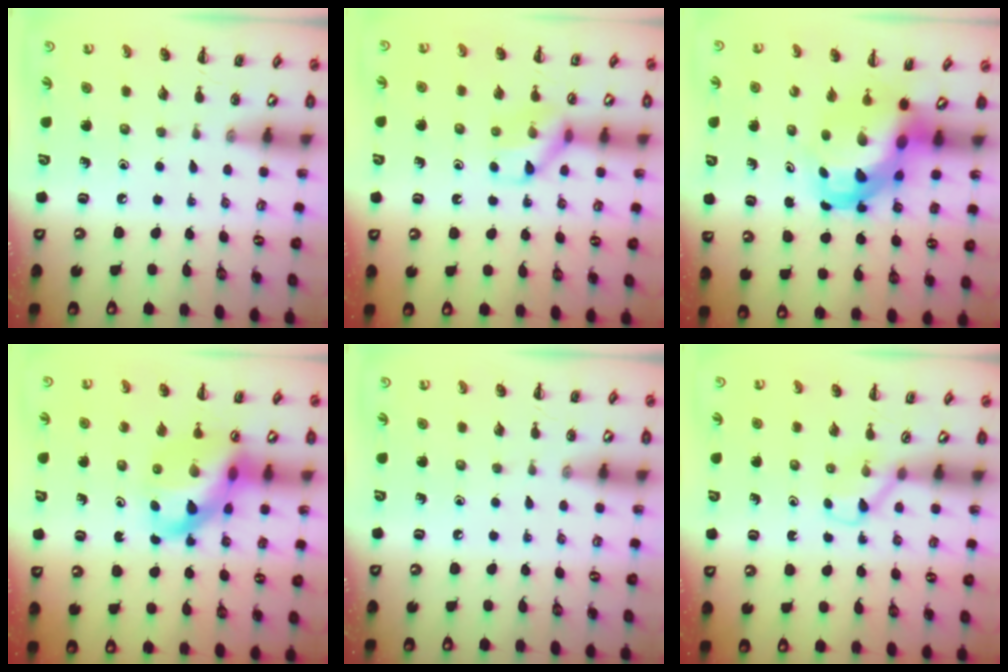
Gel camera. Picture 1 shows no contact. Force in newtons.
{"total": 10.7, "press": 10.7, "slide": 1.0}
{"total": 7.1, "press": 6.9, "slide": 1.7}
{"total": 12.2, "press": 11.7, "slide": 3.2}
{"total": 0.0}
{"total": 3.0, "press": 2.8, "slide": 0.9}